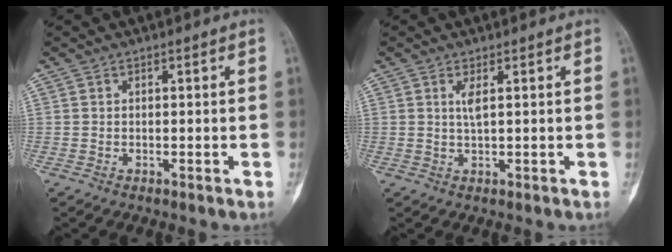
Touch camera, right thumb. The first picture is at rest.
{"total": 2.0, "force": [0.7, 0.3, 1.9], "torque": [-0.047, -0.004, 0.018]}